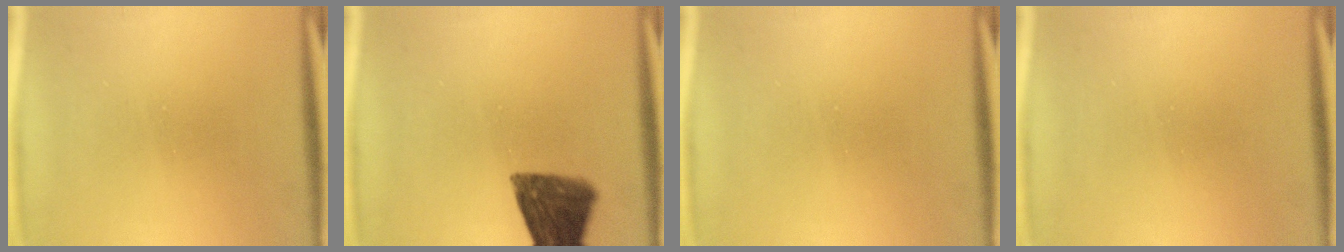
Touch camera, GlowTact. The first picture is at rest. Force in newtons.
{"total": 12.5}
{"total": 0.0}
{"total": 1.9}